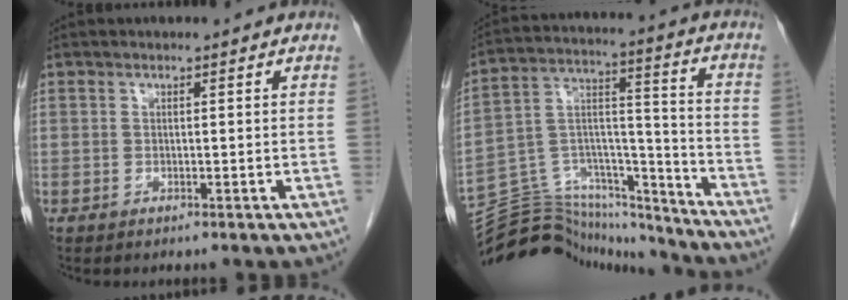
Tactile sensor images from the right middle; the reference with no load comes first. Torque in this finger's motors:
{"motor_torque": [-0.01, -0.10, -0.11, -0.09]}